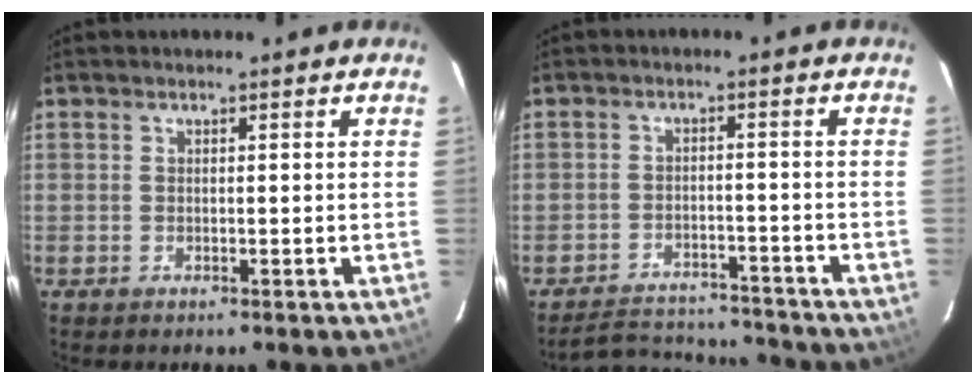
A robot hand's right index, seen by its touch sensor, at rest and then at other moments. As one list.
[{"total": 12.3, "force": [-11.4, 3.8, 2.6], "torque": [-0.063, 0.024, -0.150]}]